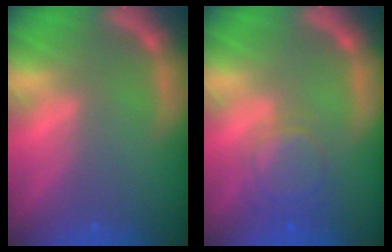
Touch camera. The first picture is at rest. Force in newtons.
{"total": 4.5}